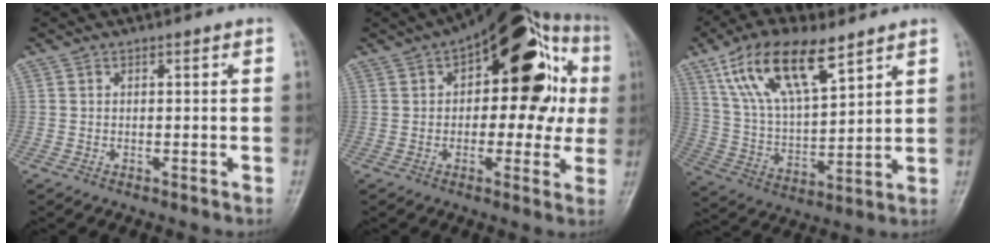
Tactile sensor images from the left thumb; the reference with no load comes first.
{"total": 23.9, "force": [5.3, 12.4, 19.8], "torque": [-0.226, 0.036, 0.065]}
{"total": 17.2, "force": [10.0, 6.8, 12.2], "torque": [-0.203, -0.029, 0.195]}